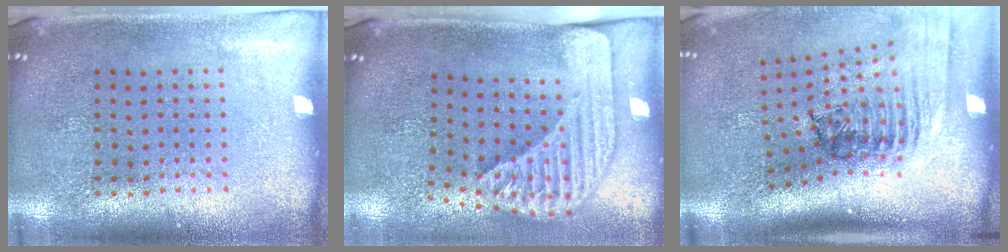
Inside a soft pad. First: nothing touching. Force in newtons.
{"total": 2.4, "press": 1.7, "slide": 1.7}
{"total": 2.4, "press": 1.6, "slide": 1.7}